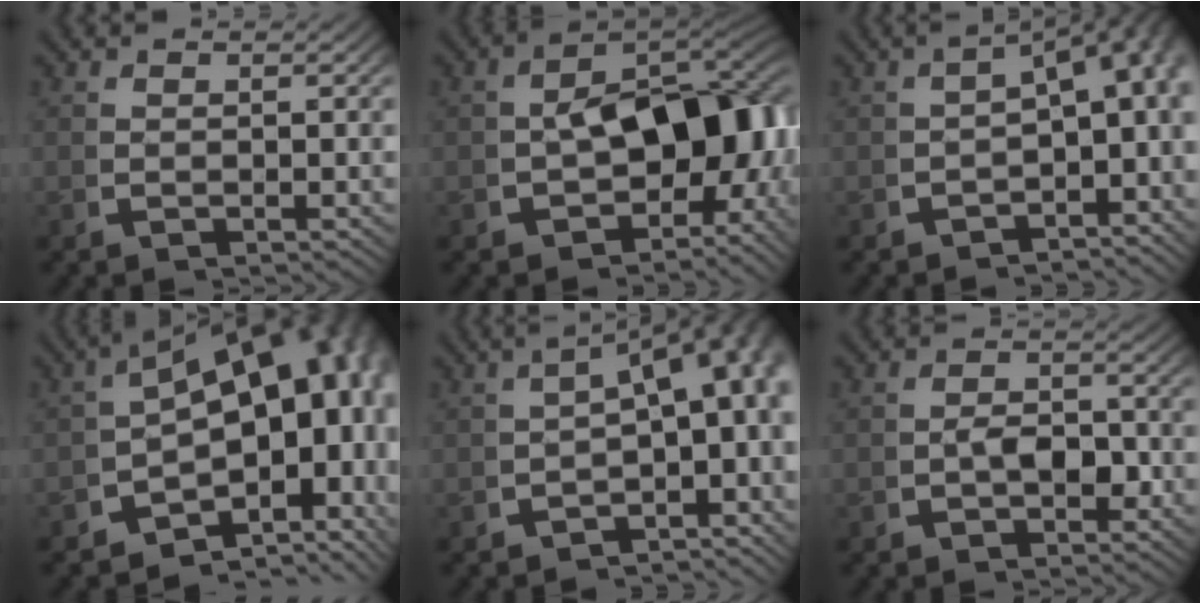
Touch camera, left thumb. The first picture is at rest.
{"total": 15.8, "force": [-1.2, 10.1, 12.0], "torque": [-0.173, -0.048, 0.001]}
{"total": 8.4, "force": [-1.1, 4.7, 6.9], "torque": [-0.069, -0.007, -0.017]}
{"total": 18.7, "force": [0.9, 11.7, 14.6], "torque": [-0.191, -0.008, -0.008]}
{"total": 9.9, "force": [-0.8, 5.5, 8.1], "torque": [-0.087, -0.010, -0.013]}
{"total": 2.6, "force": [-0.8, 1.7, 1.9], "torque": [-0.028, -0.008, -0.013]}